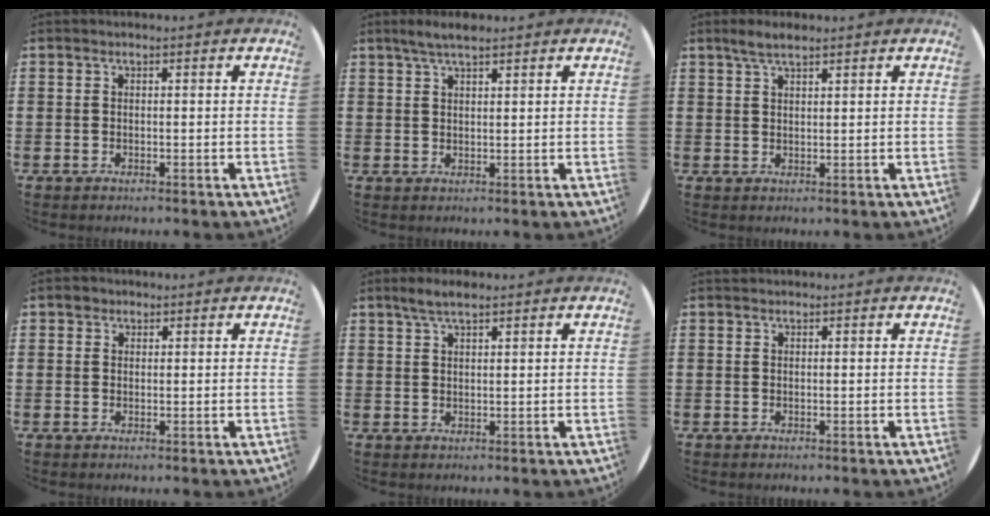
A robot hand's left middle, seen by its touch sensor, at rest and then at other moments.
{"total": 2.9, "force": [2.3, 0.5, 1.7], "torque": [-0.035, 0.006, 0.041]}
{"total": 2.6, "force": [2.1, 0.5, 1.4], "torque": [-0.029, 0.006, 0.037]}
{"total": 1.3, "force": [1.0, 0.7, 0.0], "torque": [0.007, 0.002, 0.018]}
{"total": 2.7, "force": [2.1, 0.5, 1.6], "torque": [-0.034, 0.006, 0.037]}
{"total": 0.0}